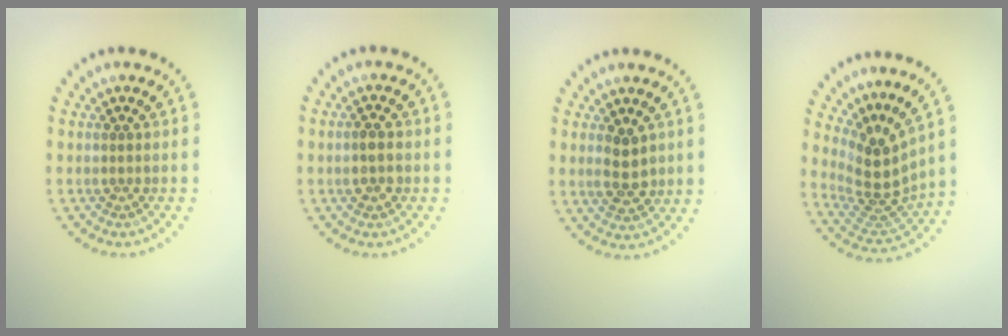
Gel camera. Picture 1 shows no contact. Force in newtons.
{"total": 1.7, "press": 1.7, "slide": 0.0}
{"total": 2.5, "press": 2.5, "slide": 0.3}
{"total": 4.1, "press": 2.8, "slide": 2.9}